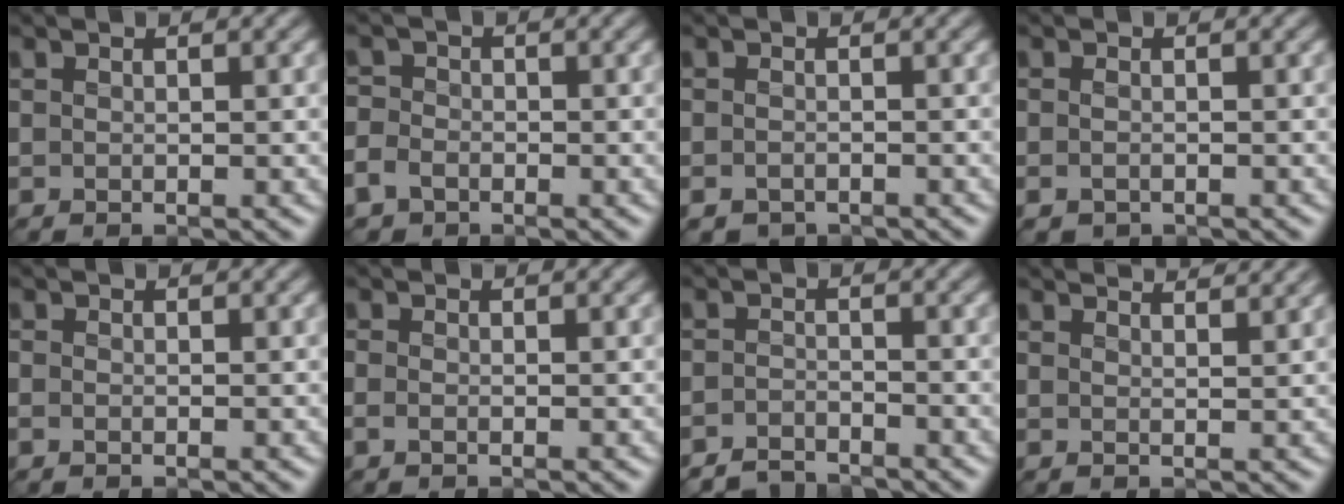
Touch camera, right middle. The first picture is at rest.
{"total": 4.9, "force": [-2.8, 3.7, 1.5], "torque": [-0.018, -0.011, -0.064]}
{"total": 1.5, "force": [-1.2, 0.7, 0.4], "torque": [-0.007, -0.007, -0.027]}
{"total": 1.1, "force": [-0.7, 0.6, 0.6], "torque": [-0.012, -0.007, -0.014]}
{"total": 0.9, "force": [-0.5, 0.6, 0.4], "torque": [-0.012, -0.007, -0.012]}
{"total": 1.2, "force": [-0.6, 0.8, 0.7], "torque": [-0.022, -0.006, -0.016]}
{"total": 2.7, "force": [-2.7, 0.5, 0.1], "torque": [0.003, 0.002, -0.057]}
{"total": 3.6, "force": [3.2, 0.7, 1.3], "torque": [-0.008, 0.013, 0.021]}